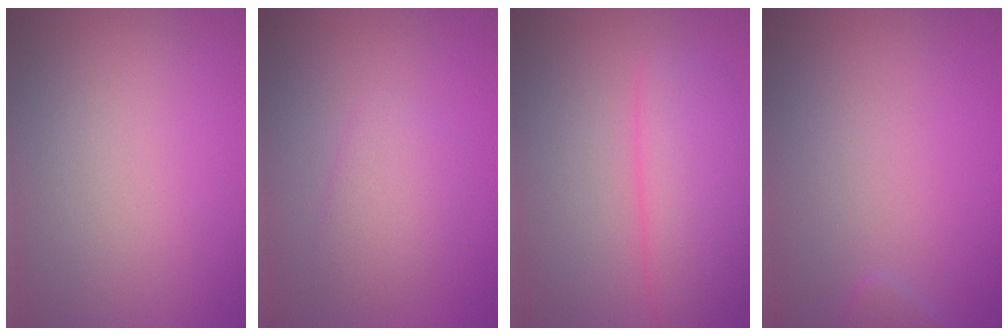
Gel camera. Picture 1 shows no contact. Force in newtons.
{"total": 2.3, "press": 2.3, "slide": 0.0}
{"total": 4.4, "press": 4.4, "slide": 0.2}
{"total": 0.7, "press": 0.7, "slide": 0.0}